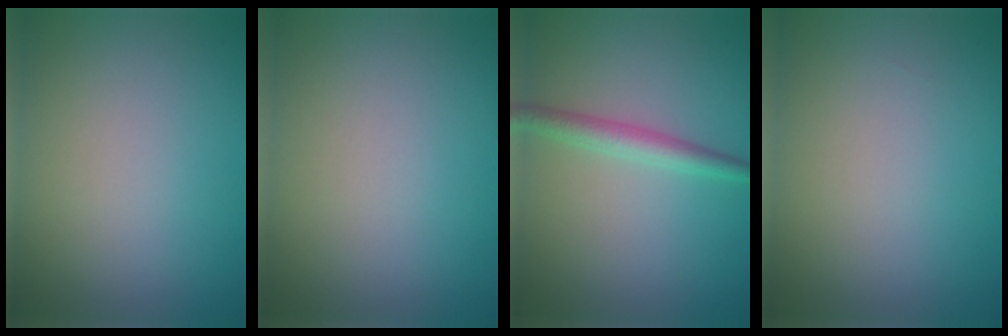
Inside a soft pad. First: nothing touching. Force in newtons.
{"total": 0.0}
{"total": 2.4, "press": 2.4, "slide": 0.1}
{"total": 0.0}